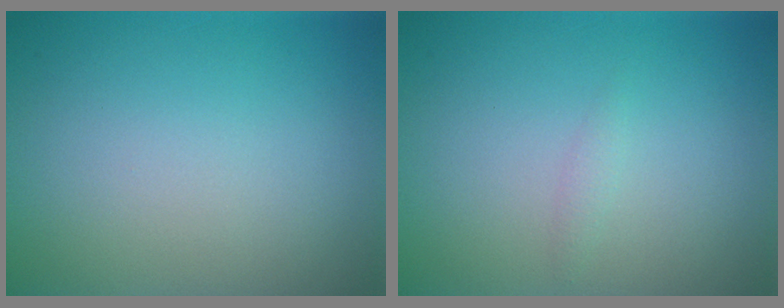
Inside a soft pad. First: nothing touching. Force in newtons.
{"total": 0.6, "press": 0.6, "slide": 0.0}